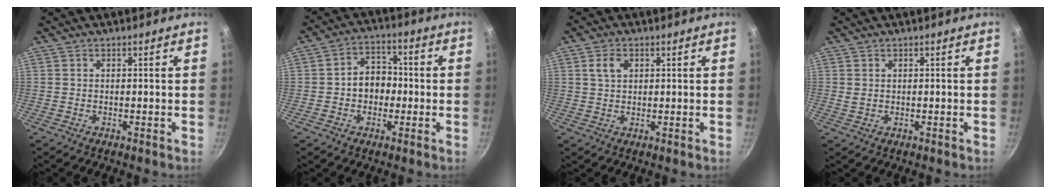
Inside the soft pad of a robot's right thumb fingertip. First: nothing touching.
{"total": 7.2, "force": [-0.7, 5.6, 4.4], "torque": [-0.037, 0.023, -0.023]}
{"total": 3.3, "force": [1.2, 2.2, 2.2], "torque": [-0.038, 0.001, 0.026]}
{"total": 1.2, "force": [0.3, 0.9, 0.7], "torque": [-0.013, -0.004, 0.012]}